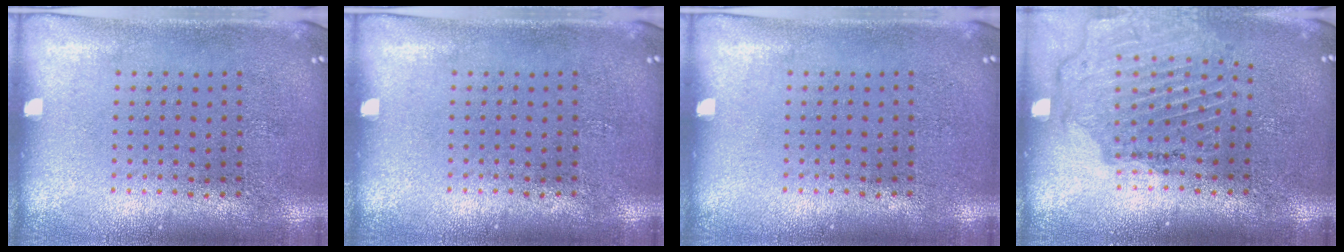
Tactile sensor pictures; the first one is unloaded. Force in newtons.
{"total": 0.0}
{"total": 0.0}
{"total": 1.6, "press": 1.6, "slide": 0.0}